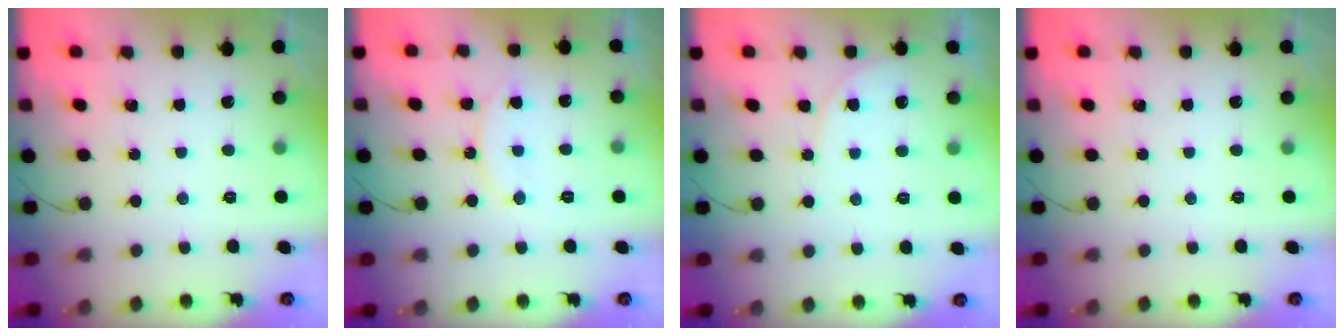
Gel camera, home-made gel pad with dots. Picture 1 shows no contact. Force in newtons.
{"total": 9.1, "press": 9.1, "slide": 1.0}
{"total": 5.2, "press": 5.2, "slide": 0.7}
{"total": 0.0}